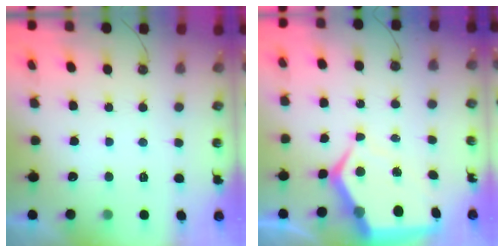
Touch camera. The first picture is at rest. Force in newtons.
{"total": 11.4, "press": 11.3, "slide": 1.3}